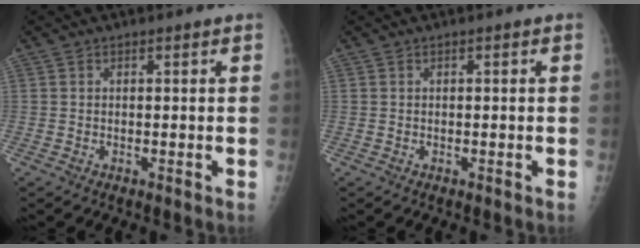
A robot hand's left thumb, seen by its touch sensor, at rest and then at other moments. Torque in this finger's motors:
{"motor_torque": [-0.09, 0.09, -0.10, -0.10, 0.00]}